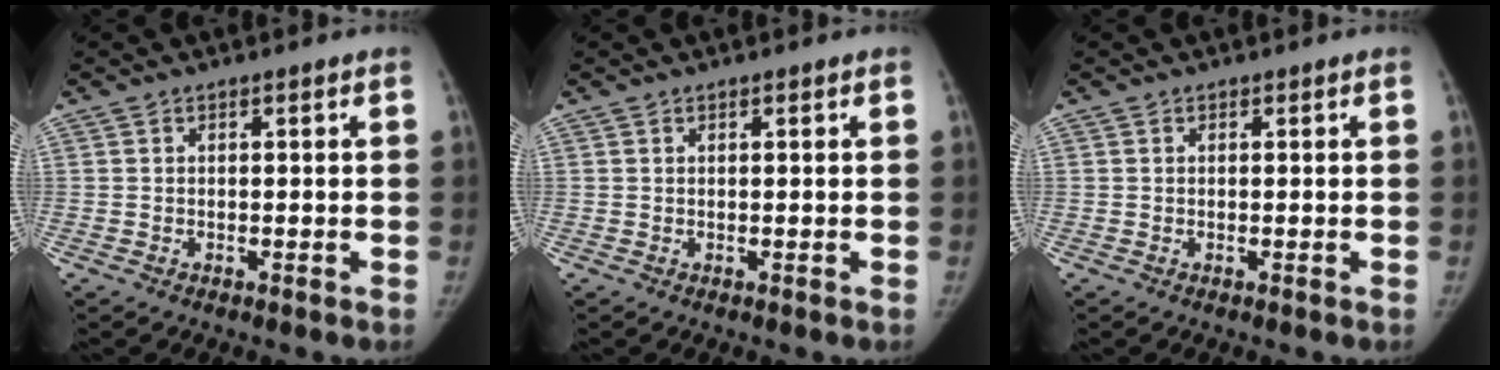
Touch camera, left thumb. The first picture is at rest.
{"total": 0.0}
{"total": 0.0}